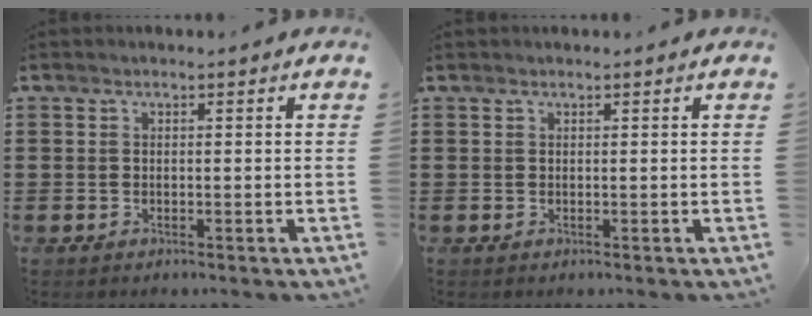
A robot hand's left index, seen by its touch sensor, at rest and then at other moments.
{"total": 0.0}